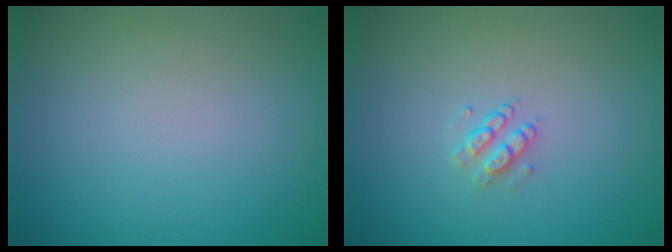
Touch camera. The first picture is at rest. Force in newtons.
{"total": 1.4, "press": 1.0, "slide": 1.0}